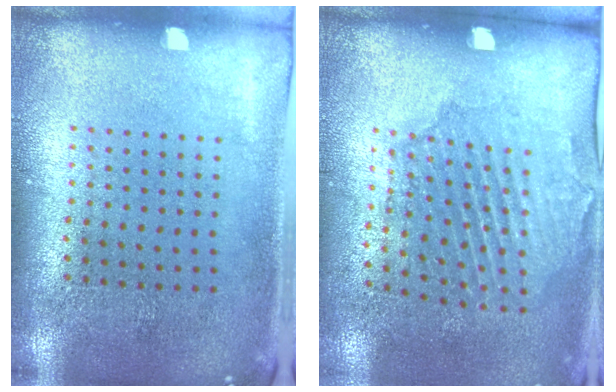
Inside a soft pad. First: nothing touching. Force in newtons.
{"total": 1.8, "press": 1.5, "slide": 0.9}